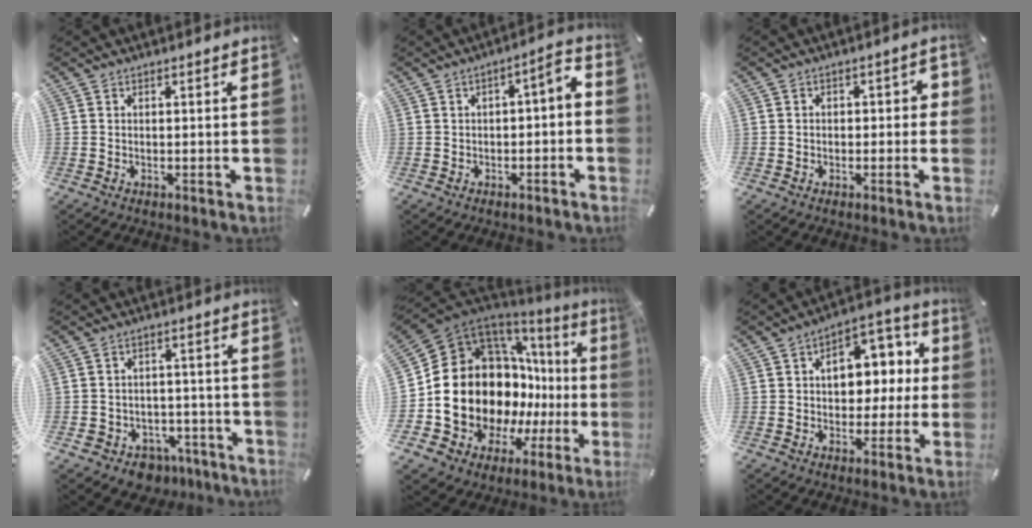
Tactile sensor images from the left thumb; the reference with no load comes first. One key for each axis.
{"total": 4.2, "fx": -2.4, "fy": 1.8, "fz": 3.0, "tx": -0.050, "ty": 0.021, "tz": -0.047}
{"total": 2.8, "fx": -1.2, "fy": 2.0, "fz": 1.5, "tx": -0.020, "ty": 0.009, "tz": -0.027}
{"total": 5.8, "fx": -3.3, "fy": 4.6, "fz": 1.1, "tx": -0.024, "ty": 0.024, "tz": -0.060}
{"total": 22.2, "fx": -1.5, "fy": 17.2, "fz": 14.0, "tx": -0.232, "ty": -0.047, "tz": 0.011}
{"total": 11.5, "fx": 1.3, "fy": 8.5, "fz": 7.6, "tx": -0.096, "ty": -0.002, "tz": 0.021}